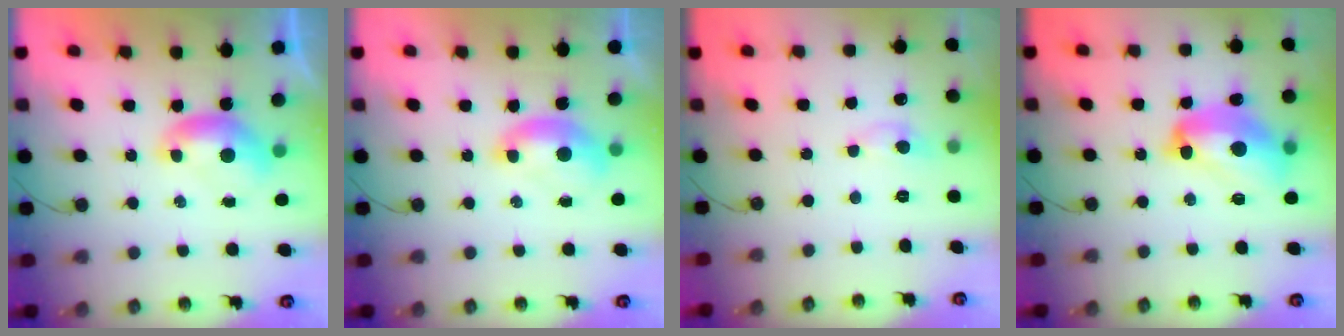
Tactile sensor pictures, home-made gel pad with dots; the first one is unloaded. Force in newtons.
{"total": 1.5, "press": 1.4, "slide": 0.6}
{"total": 0.6, "press": 0.2, "slide": 0.5}
{"total": 11.6, "press": 11.4, "slide": 2.1}